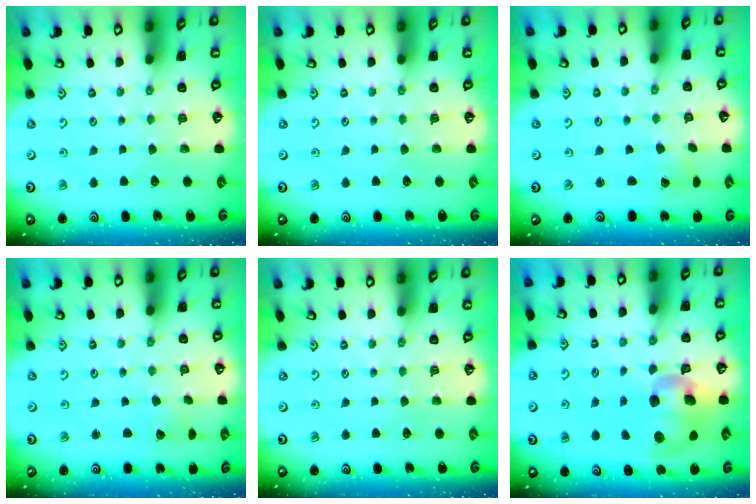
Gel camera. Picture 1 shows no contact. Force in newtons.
{"total": 0.0}
{"total": 1.3, "press": 1.3, "slide": 0.1}
{"total": 2.6, "press": 2.6, "slide": 0.2}
{"total": 0.0}
{"total": 13.3, "press": 13.1, "slide": 2.3}